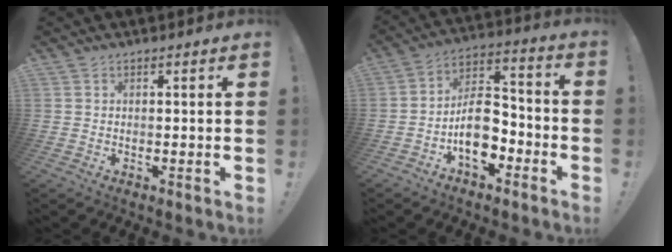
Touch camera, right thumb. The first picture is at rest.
{"total": 12.9, "force": [-5.0, 8.1, 8.7], "torque": [-0.153, 0.029, -0.087]}